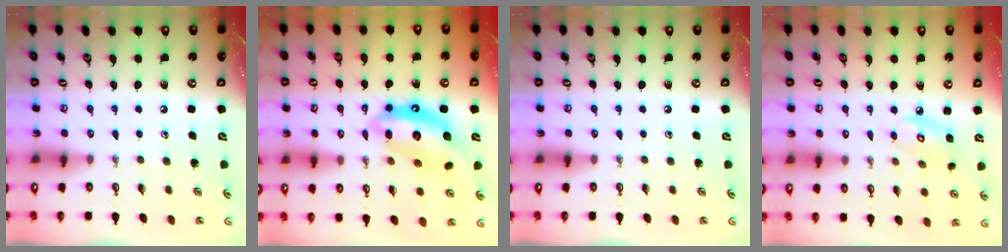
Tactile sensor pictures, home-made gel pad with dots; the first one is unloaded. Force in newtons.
{"total": 14.5, "press": 14.5, "slide": 1.4}
{"total": 0.0}
{"total": 5.4, "press": 5.4, "slide": 0.2}